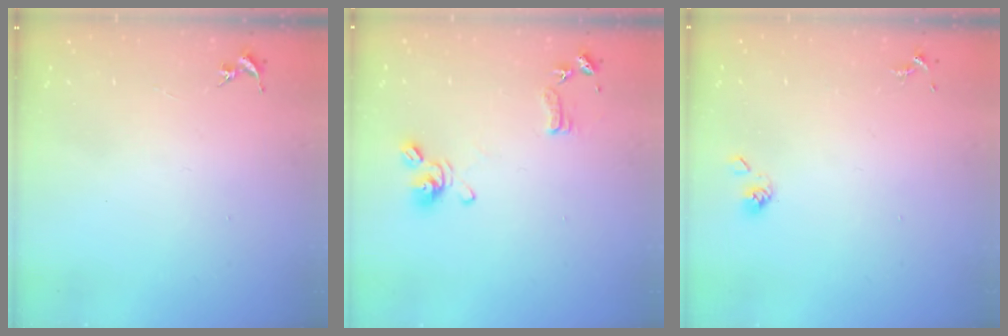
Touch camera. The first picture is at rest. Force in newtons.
{"total": 9.8, "press": 9.7, "slide": 1.7}
{"total": 3.6, "press": 3.4, "slide": 1.2}